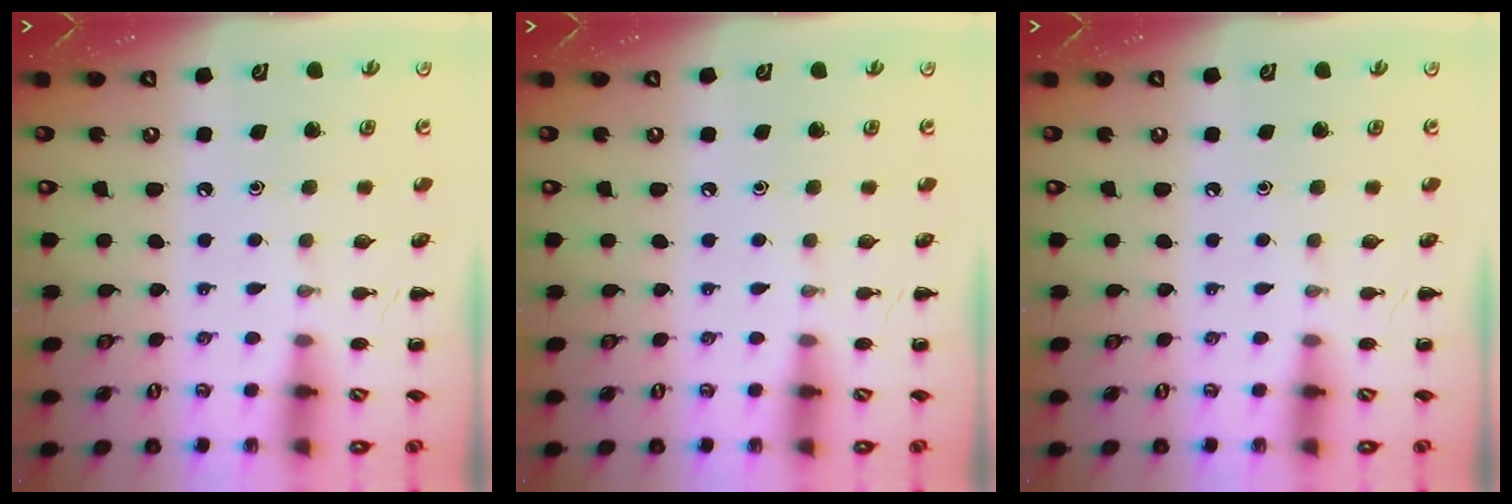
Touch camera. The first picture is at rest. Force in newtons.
{"total": 0.0}
{"total": 0.0}